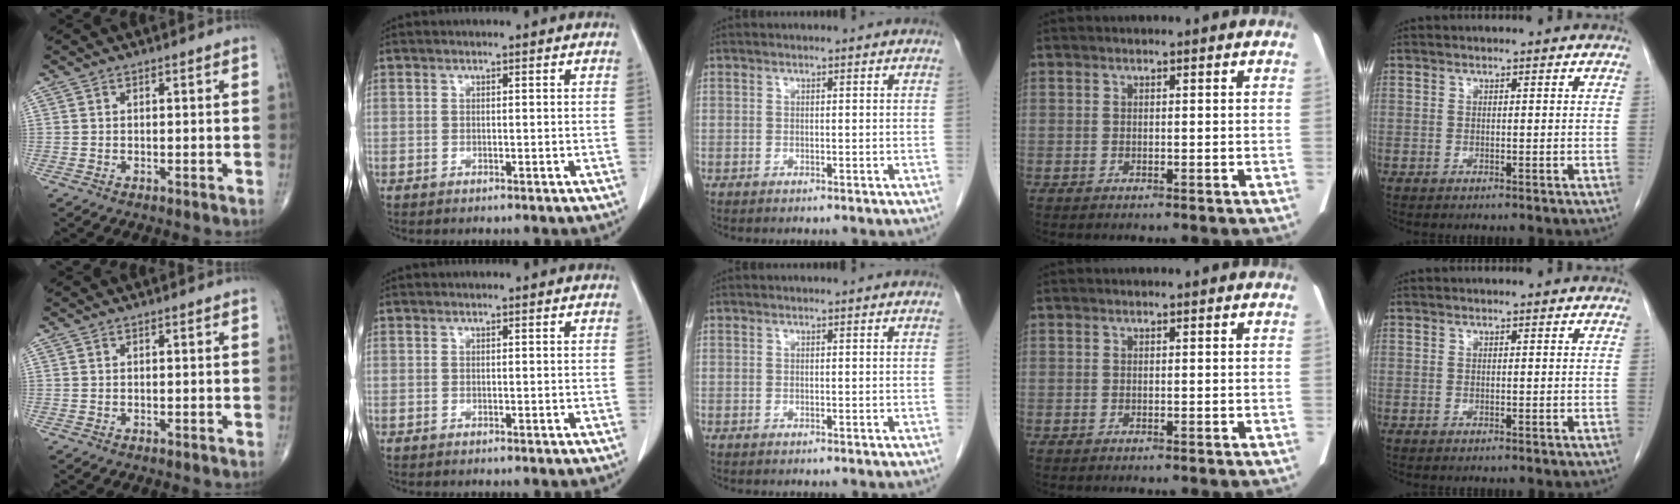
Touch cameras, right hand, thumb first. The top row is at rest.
{}